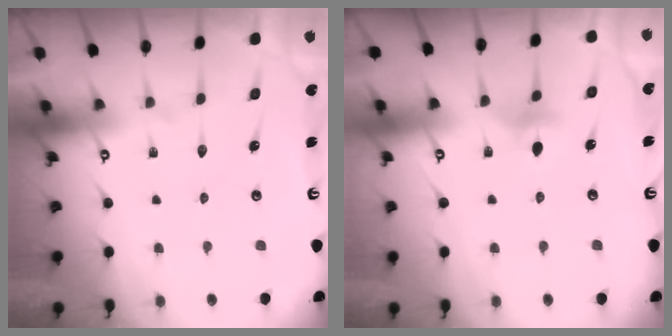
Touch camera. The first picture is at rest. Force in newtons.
{"total": 3.7, "press": 3.6, "slide": 0.5}